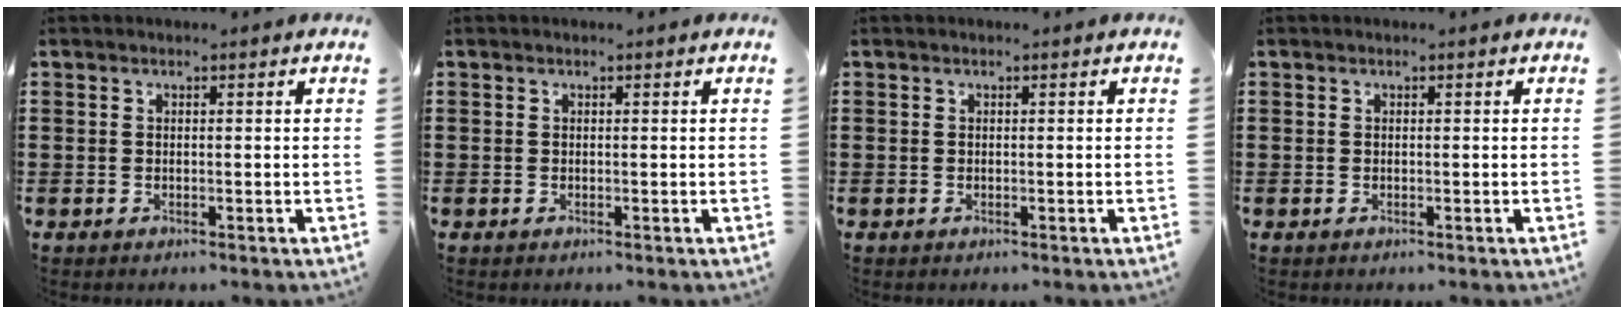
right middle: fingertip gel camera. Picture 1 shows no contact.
{"total": 0.0}
{"total": 0.0}
{"total": 0.0}